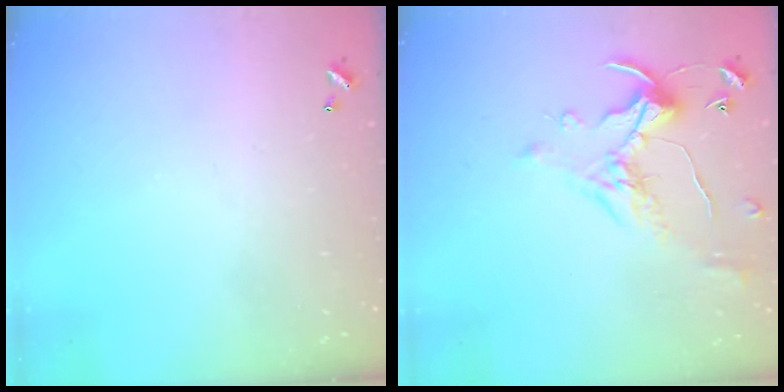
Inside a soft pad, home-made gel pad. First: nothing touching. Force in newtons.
{"total": 1.1, "press": 0.6, "slide": 0.9}